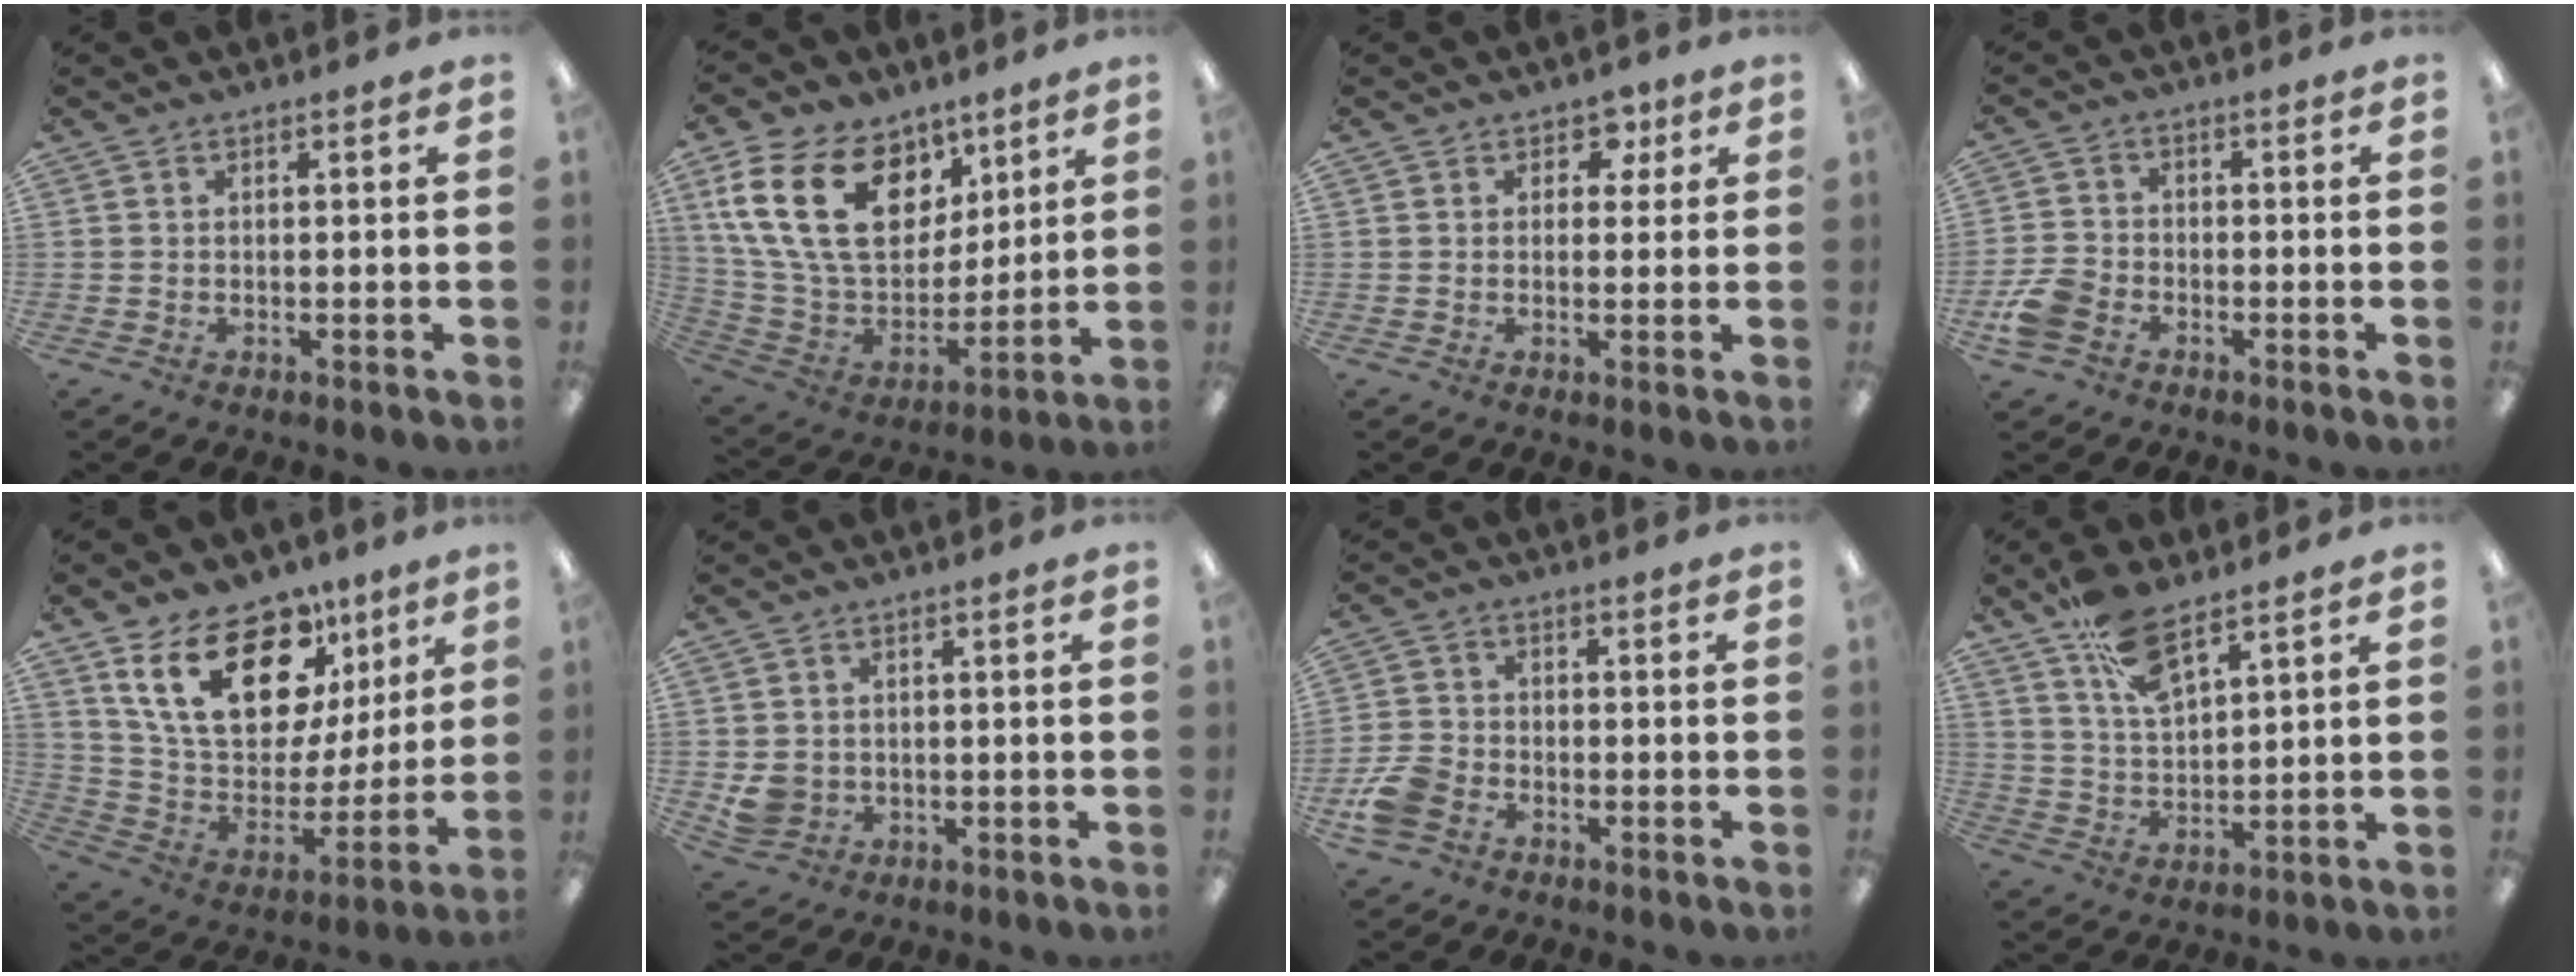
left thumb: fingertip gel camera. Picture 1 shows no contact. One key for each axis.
{"total": 22.9, "fx": 9.5, "fy": 15.2, "fz": 14.2, "tx": -0.299, "ty": -0.026, "tz": 0.173}
{"total": 4.3, "fx": 1.9, "fy": 3.3, "fz": 2.0, "tx": -0.013, "ty": -0.002, "tz": 0.028}
{"total": 6.9, "fx": -3.5, "fy": 4.6, "fz": 3.7, "tx": -0.078, "ty": 0.019, "tz": -0.065}
{"total": 23.4, "fx": 12.3, "fy": 13.4, "fz": 14.7, "tx": -0.245, "ty": -0.049, "tz": 0.221}
{"total": 3.8, "fx": -0.1, "fy": 3.6, "fz": 1.1, "tx": -0.015, "ty": 0.005, "tz": 0.001}
{"total": 7.2, "fx": -3.7, "fy": 4.9, "fz": 3.7, "tx": -0.079, "ty": 0.022, "tz": -0.069}
{"total": 10.7, "fx": 7.6, "fy": 4.1, "fz": 6.4, "tx": -0.119, "ty": -0.029, "tz": 0.137}